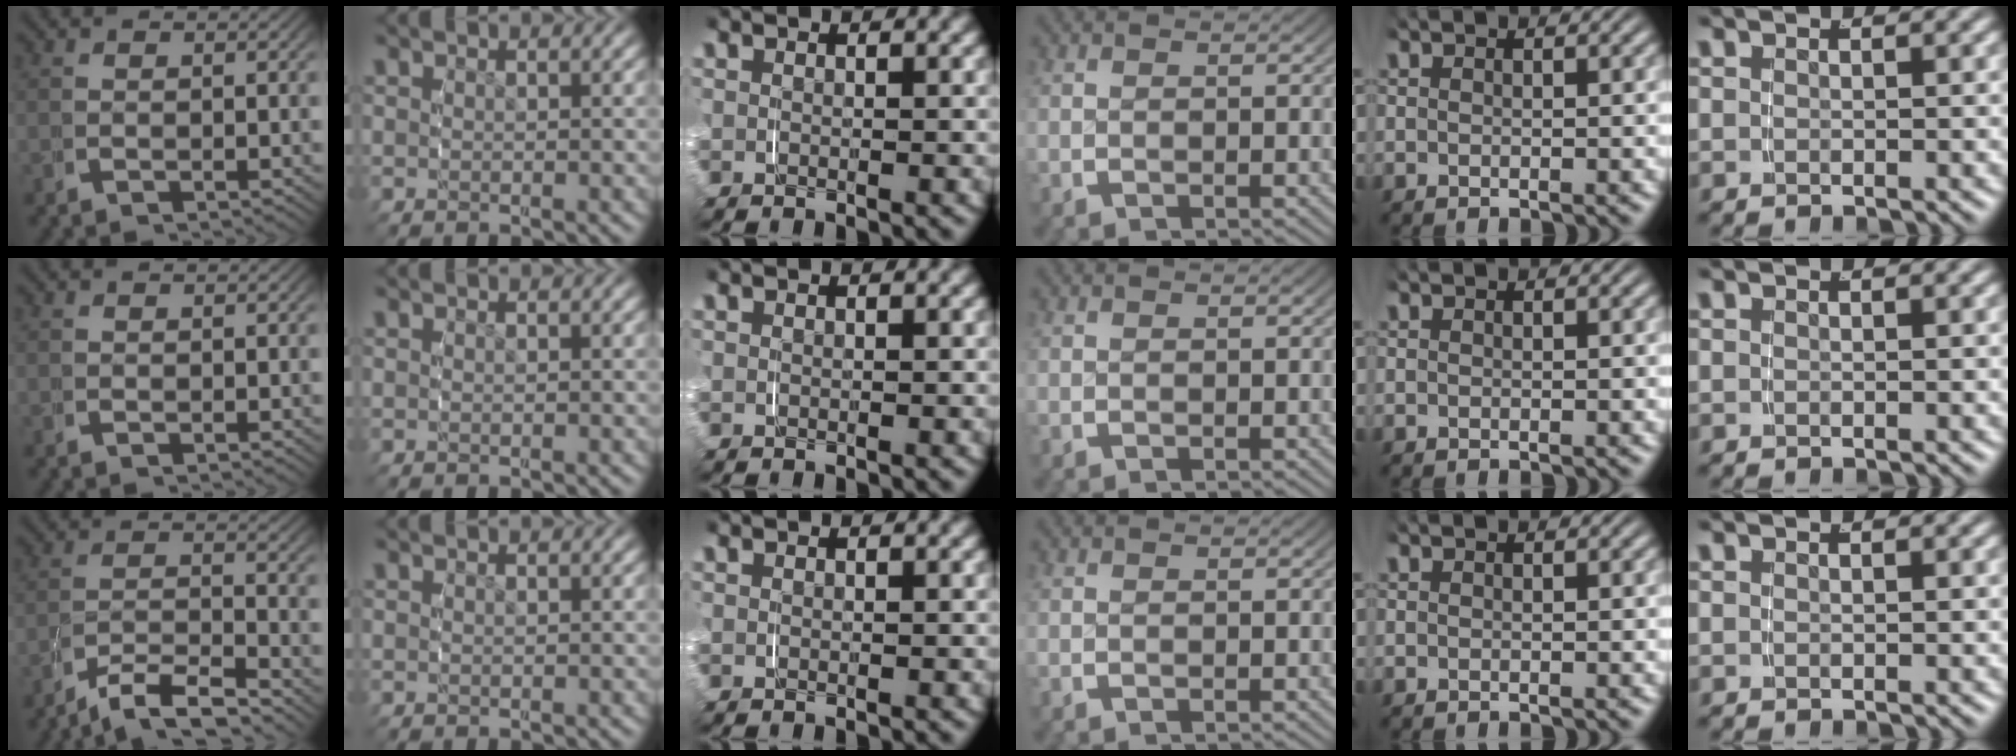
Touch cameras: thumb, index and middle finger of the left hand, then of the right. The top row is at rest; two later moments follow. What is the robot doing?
{"motion": "grasp_and_lifting", "object": "measuring cup"}